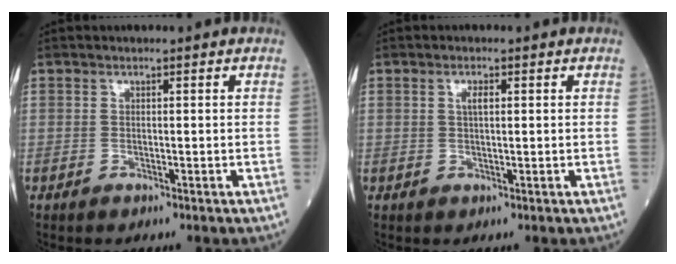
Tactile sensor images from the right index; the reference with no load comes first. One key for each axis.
{"total": 1.5, "fx": 0.5, "fy": 0.4, "fz": 1.4, "tx": -0.026, "ty": 0.001, "tz": 0.007}